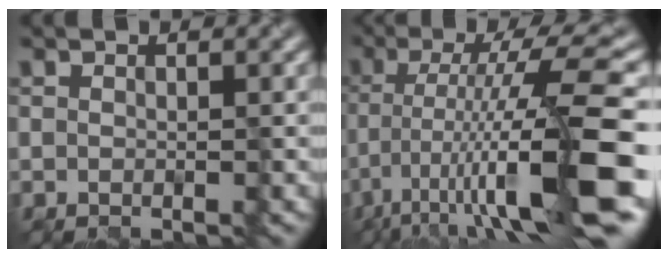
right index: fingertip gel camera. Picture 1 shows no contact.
{"total": 13.0, "force": [-4.8, 2.6, 11.8], "torque": [-0.190, 0.009, -0.076]}